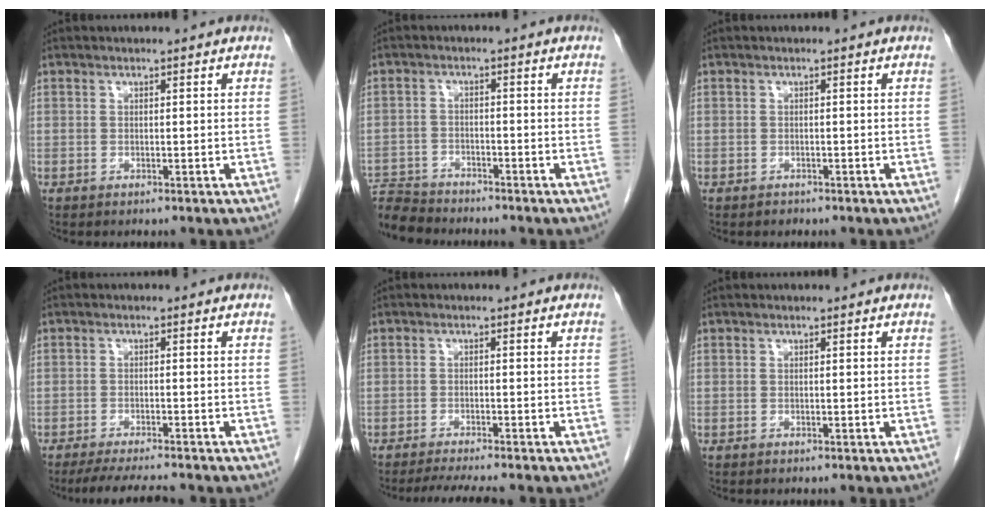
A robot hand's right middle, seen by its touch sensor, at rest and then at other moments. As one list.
[{"total": 5.8, "force": [-5.8, 0.6, -0.1], "torque": [0.003, -0.007, -0.106]}, {"total": 0.7, "force": [-0.5, 0.4, 0.0], "torque": [-0.005, 0.001, -0.009]}, {"total": 6.8, "force": [-6.0, 0.3, 3.0], "torque": [-0.044, -0.018, -0.097]}, {"total": 5.5, "force": [-4.8, -0.1, 2.6], "torque": [-0.036, -0.014, -0.076]}, {"total": 0.0}]